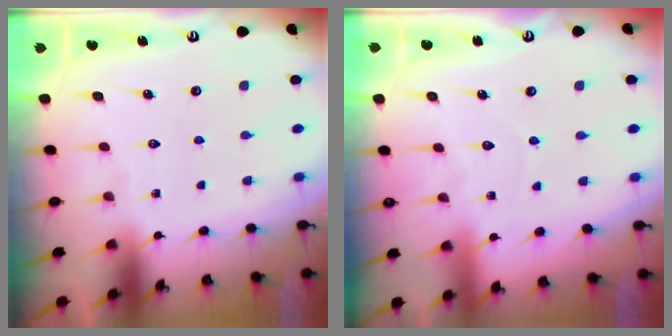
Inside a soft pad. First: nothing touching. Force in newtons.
{"total": 3.9, "press": 3.9, "slide": 0.3}